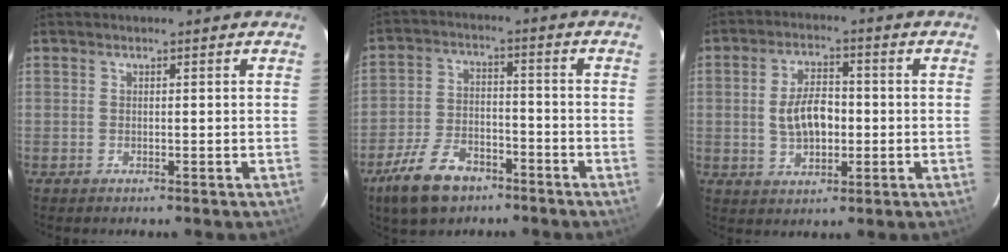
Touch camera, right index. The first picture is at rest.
{"total": 11.7, "force": [-7.8, 6.2, 6.2], "torque": [-0.146, 0.004, -0.136]}
{"total": 8.1, "force": [-0.6, 4.6, 6.6], "torque": [-0.124, 0.011, -0.002]}